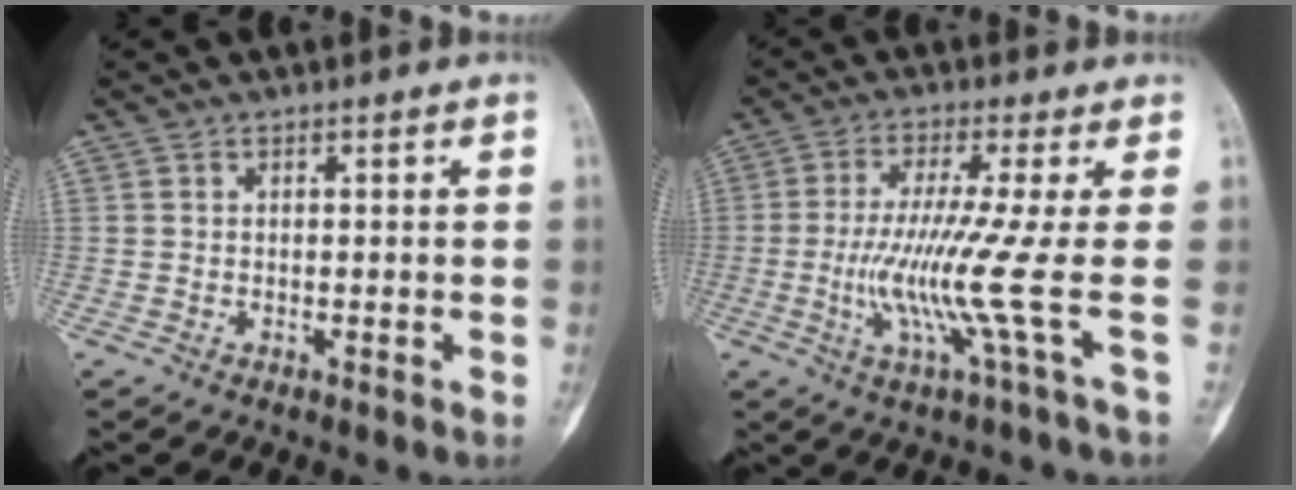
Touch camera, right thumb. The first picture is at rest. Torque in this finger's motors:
{"motor_torque": [1.18, 1.15, 0.47, 0.02, 0.25]}